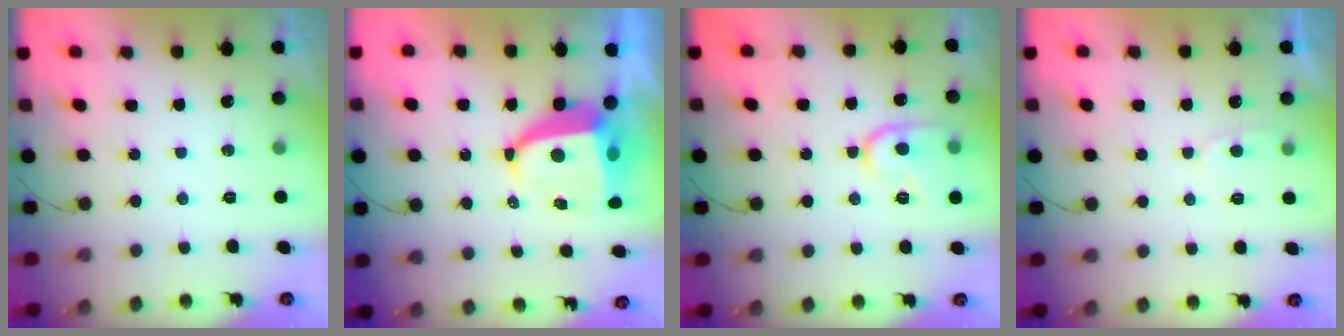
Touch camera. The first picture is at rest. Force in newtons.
{"total": 9.0, "press": 8.9, "slide": 1.2}
{"total": 12.6, "press": 12.6, "slide": 1.2}
{"total": 4.4, "press": 4.4, "slide": 0.5}